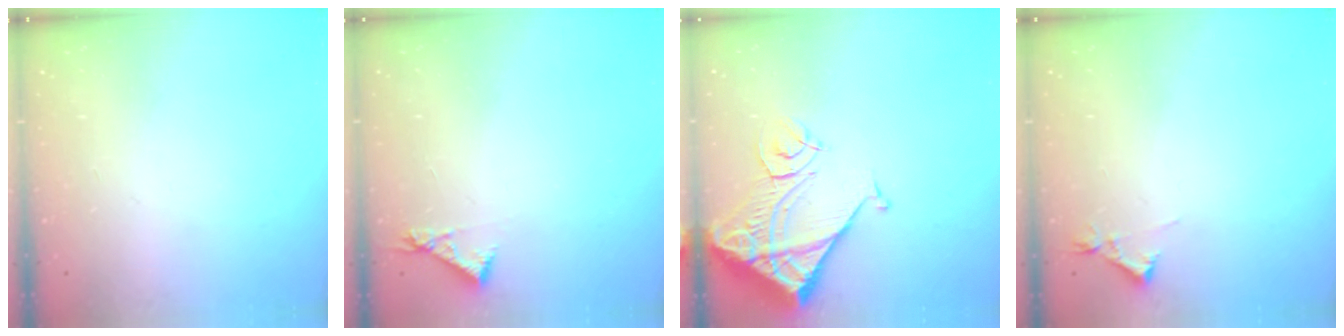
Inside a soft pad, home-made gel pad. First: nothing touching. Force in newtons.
{"total": 4.7, "press": 4.7, "slide": 0.4}
{"total": 13.6, "press": 13.6, "slide": 1.6}
{"total": 3.4, "press": 3.3, "slide": 0.7}